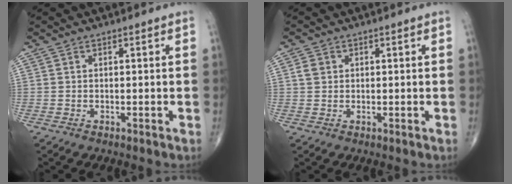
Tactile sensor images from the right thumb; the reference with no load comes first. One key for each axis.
{"total": 2.1, "fx": 0.6, "fy": 1.8, "fz": 0.9, "tx": -0.012, "ty": 0.002, "tz": 0.010}